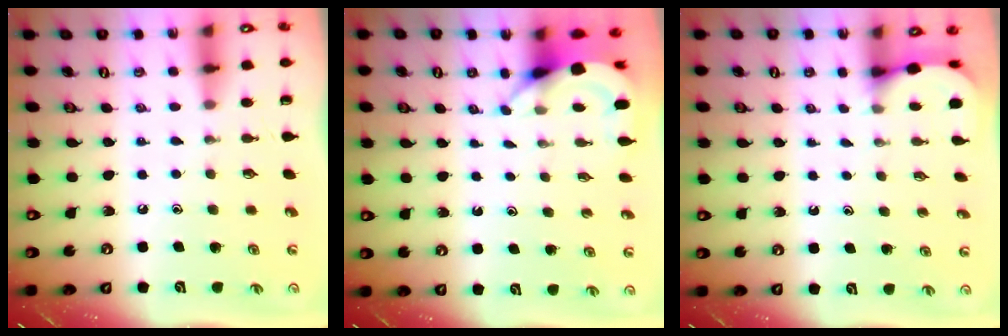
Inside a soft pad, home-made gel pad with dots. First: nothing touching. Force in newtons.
{"total": 3.8, "press": 3.8, "slide": 0.3}
{"total": 2.6, "press": 2.6, "slide": 0.2}